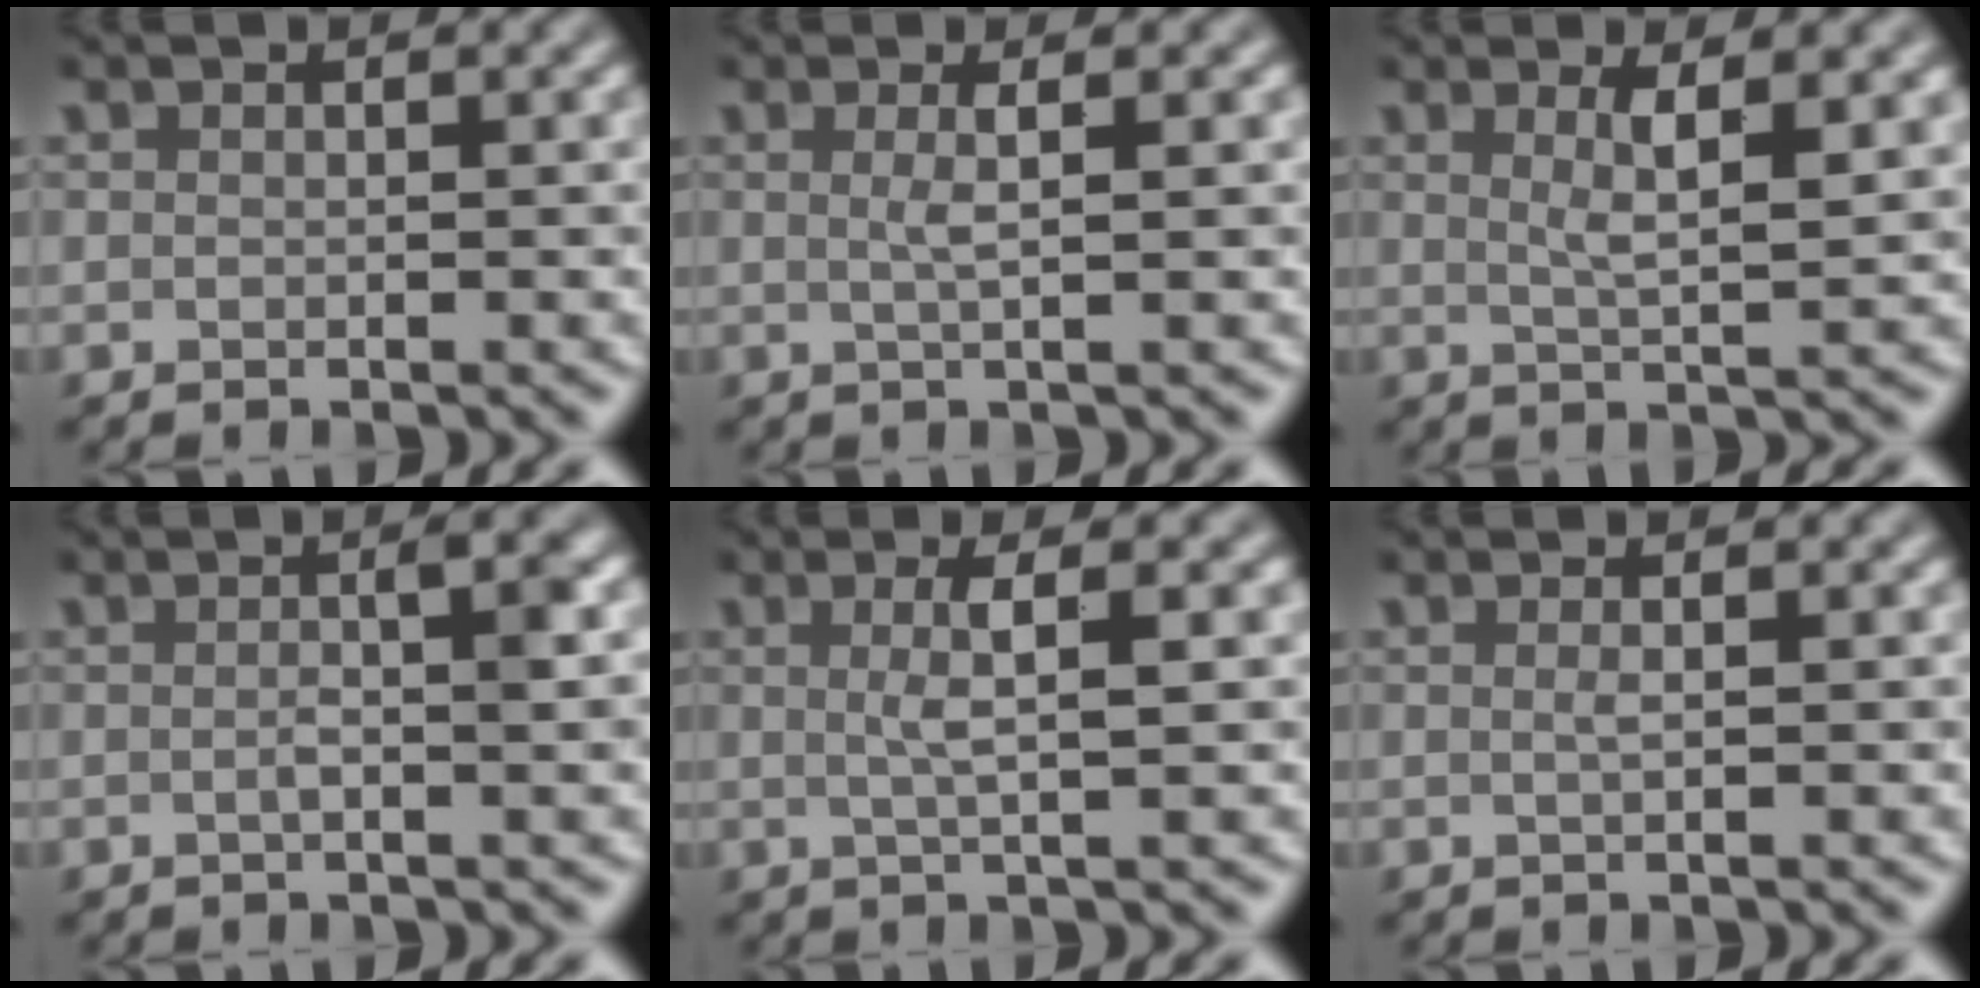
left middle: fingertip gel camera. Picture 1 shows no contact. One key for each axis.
{"total": 1.8, "fx": 0.3, "fy": 0.5, "fz": 1.7, "tx": -0.028, "ty": 0.000, "tz": -0.001}
{"total": 3.3, "fx": 1.2, "fy": 0.8, "fz": 3.0, "tx": -0.038, "ty": -0.004, "tz": 0.018}
{"total": 3.2, "fx": 0.0, "fy": 0.6, "fz": 3.1, "tx": -0.046, "ty": 0.007, "tz": -0.005}
{"total": 3.1, "fx": 0.5, "fy": 0.7, "fz": 3.0, "tx": -0.044, "ty": 0.001, "tz": 0.003}
{"total": 0.9, "fx": 0.1, "fy": 0.2, "fz": 0.8, "tx": -0.012, "ty": 0.002, "tz": -0.002}